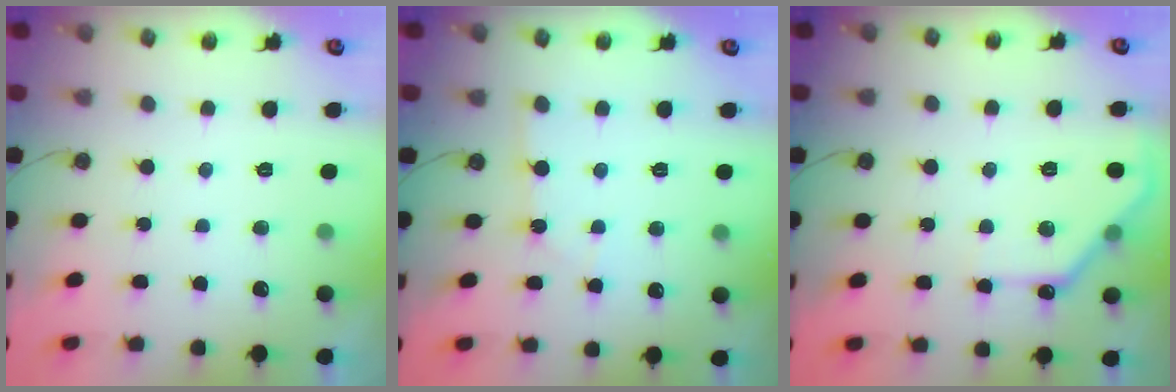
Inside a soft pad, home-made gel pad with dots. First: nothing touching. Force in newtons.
{"total": 4.2, "press": 4.2, "slide": 0.5}
{"total": 10.5, "press": 10.5, "slide": 0.4}